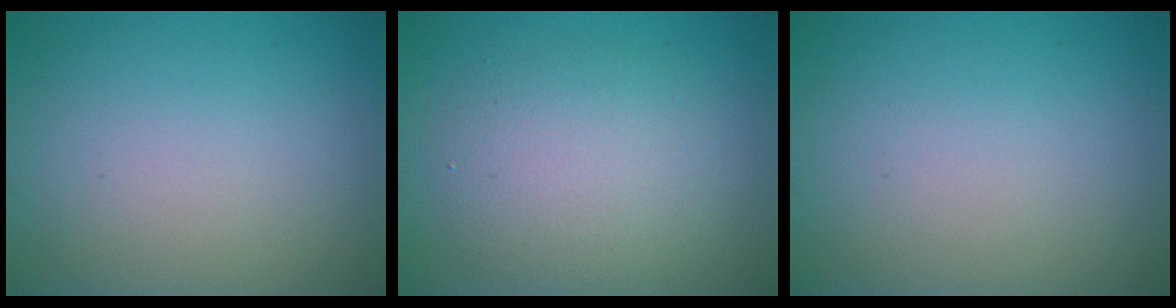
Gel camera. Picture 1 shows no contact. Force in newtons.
{"total": 4.3, "press": 4.3, "slide": 0.1}
{"total": 0.0}